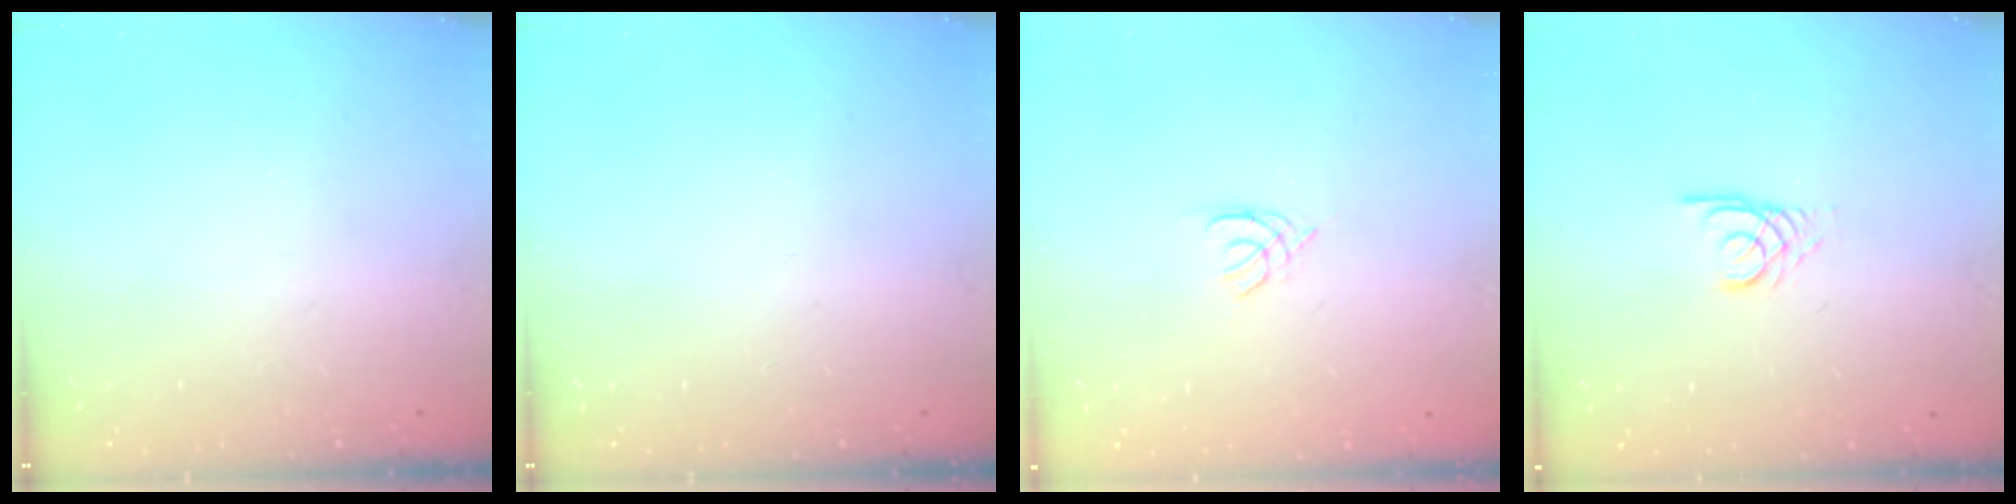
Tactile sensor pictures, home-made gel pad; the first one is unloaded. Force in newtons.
{"total": 0.0}
{"total": 1.4, "press": 1.4, "slide": 0.3}
{"total": 2.5, "press": 2.5, "slide": 0.2}